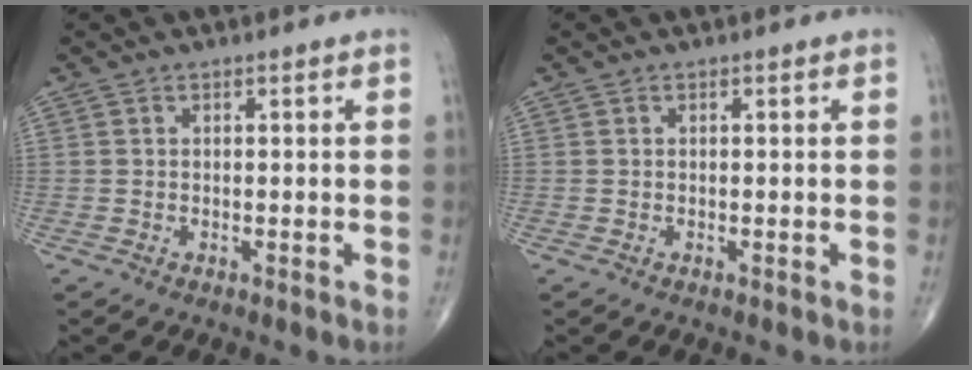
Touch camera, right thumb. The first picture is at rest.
{"total": 0.0}